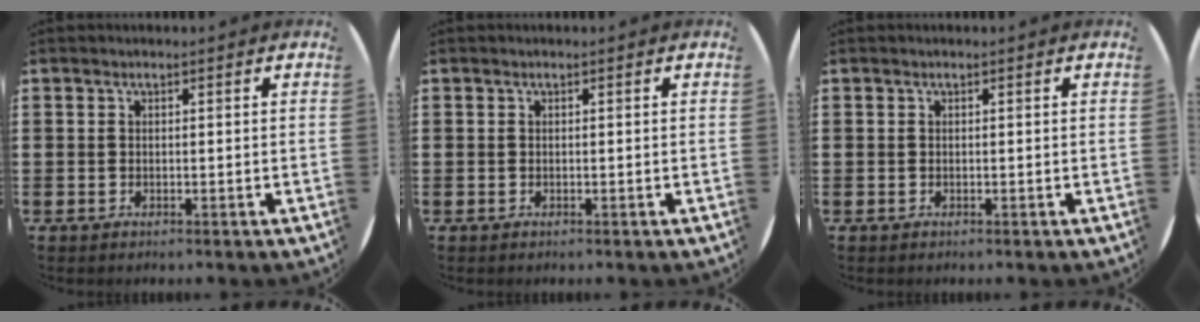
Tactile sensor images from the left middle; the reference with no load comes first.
{"total": 0.0}
{"total": 0.0}